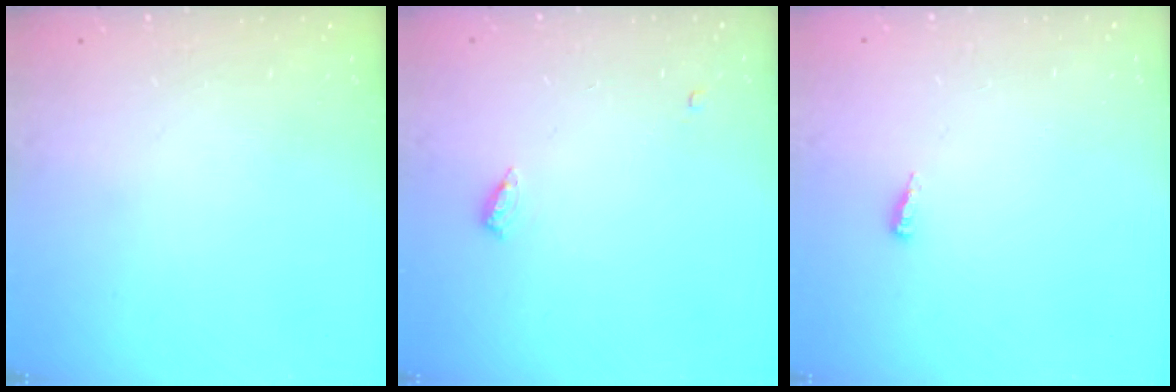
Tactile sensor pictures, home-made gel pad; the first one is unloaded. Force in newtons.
{"total": 4.5, "press": 4.5, "slide": 0.4}
{"total": 3.9, "press": 3.6, "slide": 1.5}